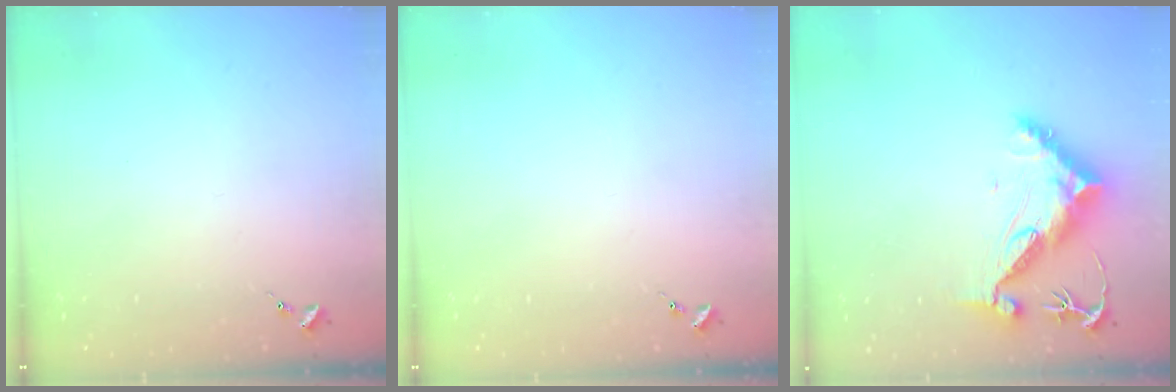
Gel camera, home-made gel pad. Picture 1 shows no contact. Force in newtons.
{"total": 0.0}
{"total": 12.9, "press": 12.8, "slide": 0.9}